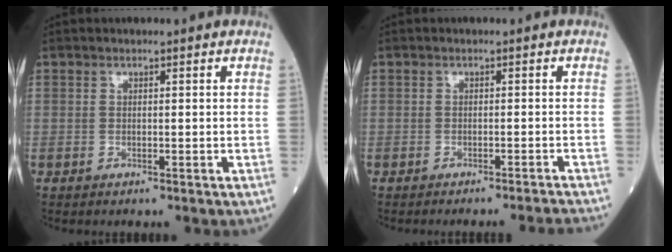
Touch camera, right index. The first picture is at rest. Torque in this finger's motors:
{"motor_torque": [0.00, -0.12, -0.01, 0.02]}